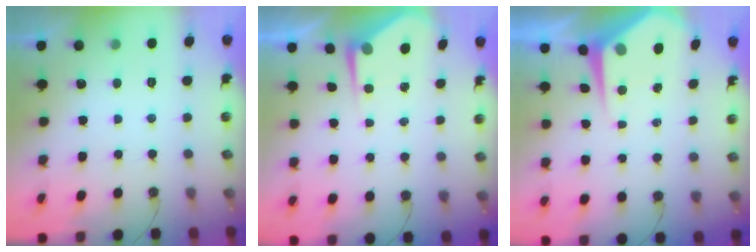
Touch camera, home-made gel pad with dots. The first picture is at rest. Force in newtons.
{"total": 4.9, "press": 4.9, "slide": 0.2}
{"total": 7.0, "press": 7.0, "slide": 0.6}